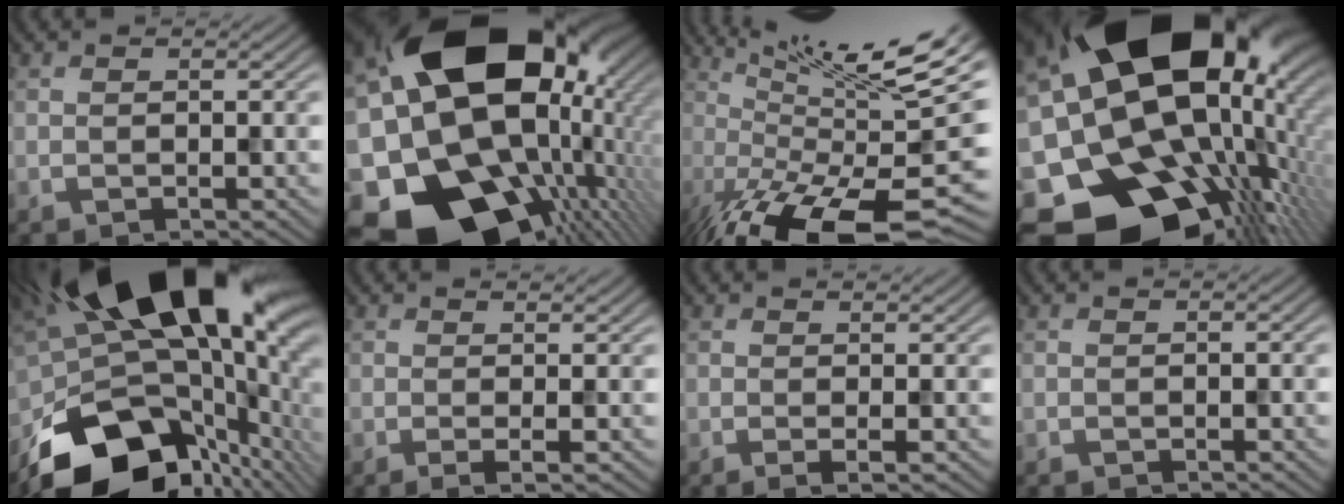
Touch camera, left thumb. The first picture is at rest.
{"total": 23.1, "force": [-1.9, 18.0, 14.3], "torque": [-0.249, -0.048, -0.040]}
{"total": 17.7, "force": [-1.0, 3.1, 17.4], "torque": [-0.251, 0.002, 0.002]}
{"total": 22.5, "force": [-0.4, 16.5, 15.3], "torque": [-0.273, -0.072, -0.006]}
{"total": 20.0, "force": [-2.7, 11.4, 16.2], "torque": [-0.249, -0.074, -0.014]}
{"total": 2.6, "force": [0.3, 0.5, 2.5], "torque": [-0.037, 0.006, -0.002]}
{"total": 2.1, "force": [0.3, 0.4, 2.0], "torque": [-0.032, 0.005, 0.000]}
{"total": 0.0}